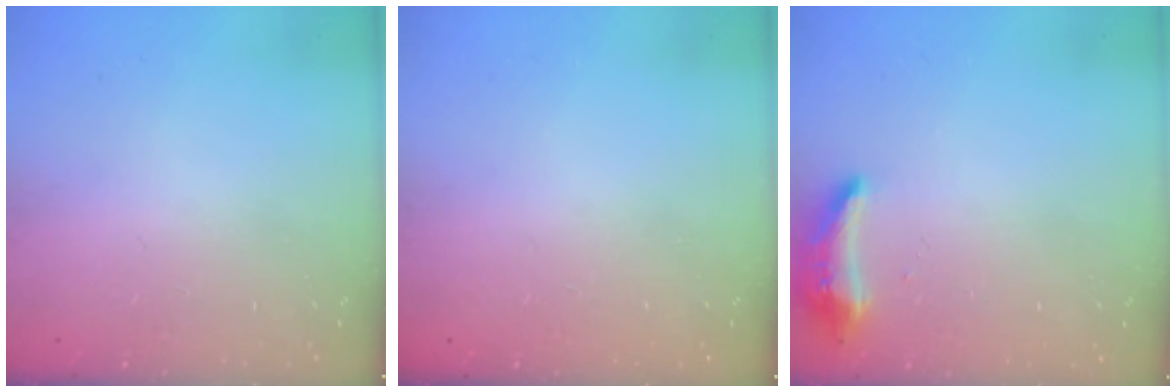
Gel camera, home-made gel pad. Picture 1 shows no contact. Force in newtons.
{"total": 0.0}
{"total": 9.1, "press": 9.1, "slide": 0.7}